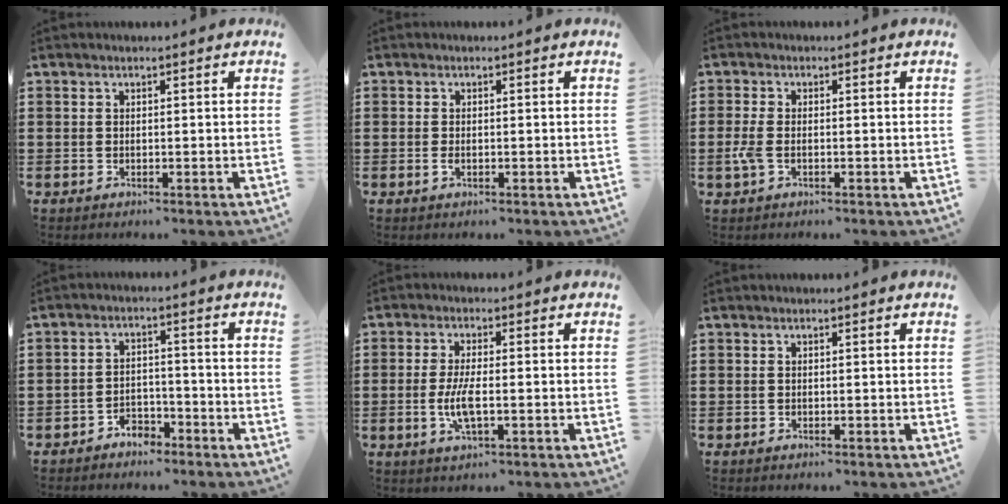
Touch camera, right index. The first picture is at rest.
{"total": 1.0, "force": [-0.3, 0.3, 0.9], "torque": [-0.026, -0.007, -0.006]}
{"total": 2.7, "force": [-0.8, 1.2, 2.3], "torque": [-0.062, -0.008, -0.021]}
{"total": 3.2, "force": [-2.8, 1.4, 0.6], "torque": [-0.015, 0.007, -0.058]}
{"total": 5.4, "force": [-1.1, 1.6, 5.0], "torque": [-0.113, -0.006, -0.027]}
{"total": 0.0}